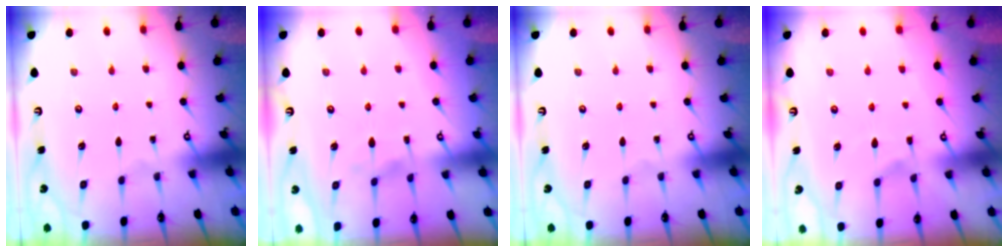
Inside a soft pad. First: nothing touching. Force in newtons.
{"total": 2.4, "press": 2.2, "slide": 1.1}
{"total": 0.0}
{"total": 6.4, "press": 6.3, "slide": 1.3}